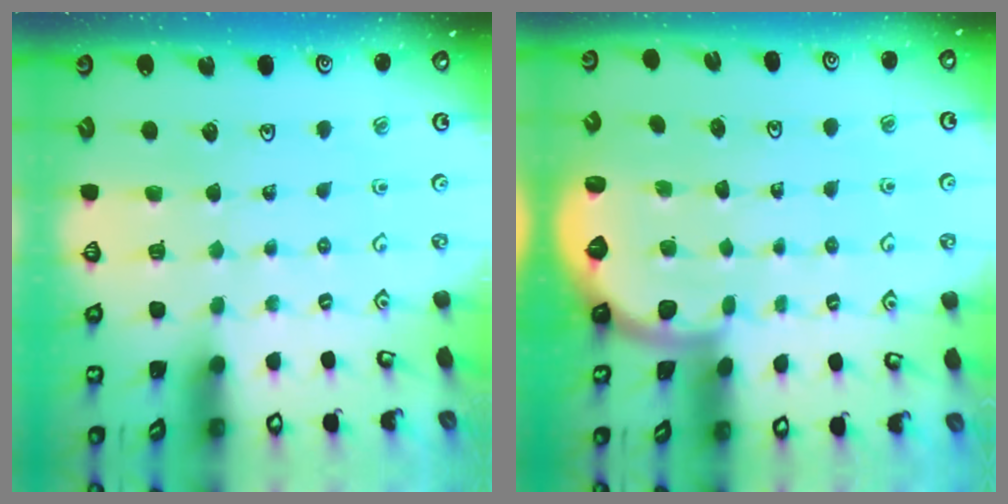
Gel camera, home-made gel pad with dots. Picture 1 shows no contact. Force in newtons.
{"total": 1.6, "press": 1.6, "slide": 0.1}